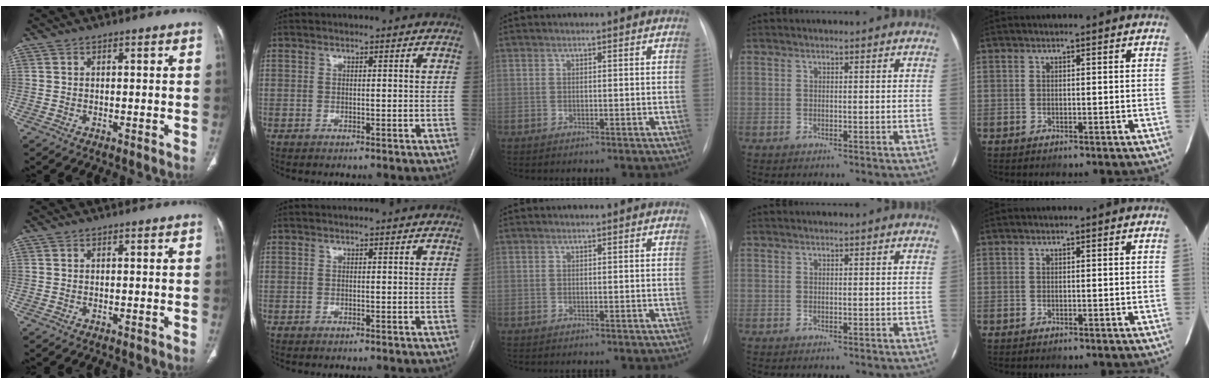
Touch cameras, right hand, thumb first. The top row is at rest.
{}